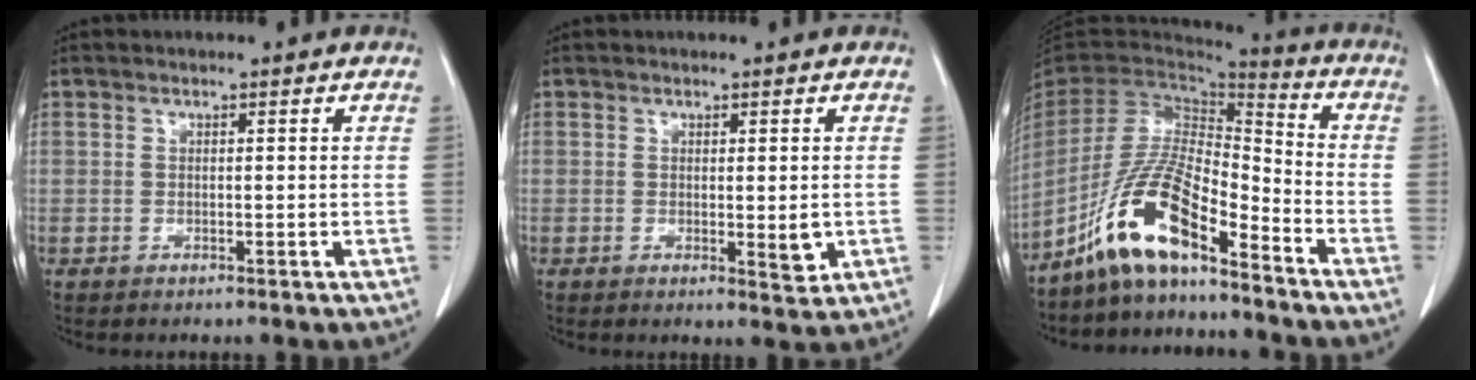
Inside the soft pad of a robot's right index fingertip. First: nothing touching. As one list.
[{"total": 2.7, "force": [-0.2, 0.7, 2.6], "torque": [-0.042, -0.010, 0.001]}, {"total": 13.4, "force": [-9.1, 2.8, 9.4], "torque": [-0.191, 0.007, -0.171]}]